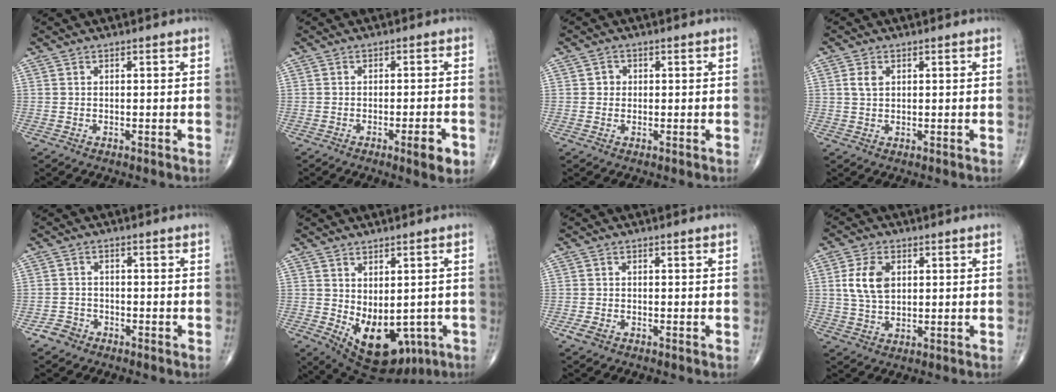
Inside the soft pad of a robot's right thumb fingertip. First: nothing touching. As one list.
[{"total": 4.8, "force": [-2.2, 1.0, 4.2], "torque": [-0.051, 0.004, -0.028]}, {"total": 1.7, "force": [0.1, 1.6, 0.5], "torque": [0.003, 0.004, -0.001]}, {"total": 2.4, "force": [0.7, 1.6, 1.6], "torque": [-0.030, 0.002, 0.016]}, {"total": 2.7, "force": [-1.8, 2.0, 0.2], "torque": [0.006, 0.012, -0.036]}, {"total": 14.4, "force": [-4.0, 8.7, 10.9], "torque": [-0.134, -0.004, -0.030]}, {"total": 1.9, "force": [-1.0, 1.0, 1.2], "torque": [-0.028, -0.001, -0.020]}, {"total": 7.5, "force": [1.6, 4.8, 5.5], "torque": [-0.101, -0.002, 0.032]}]